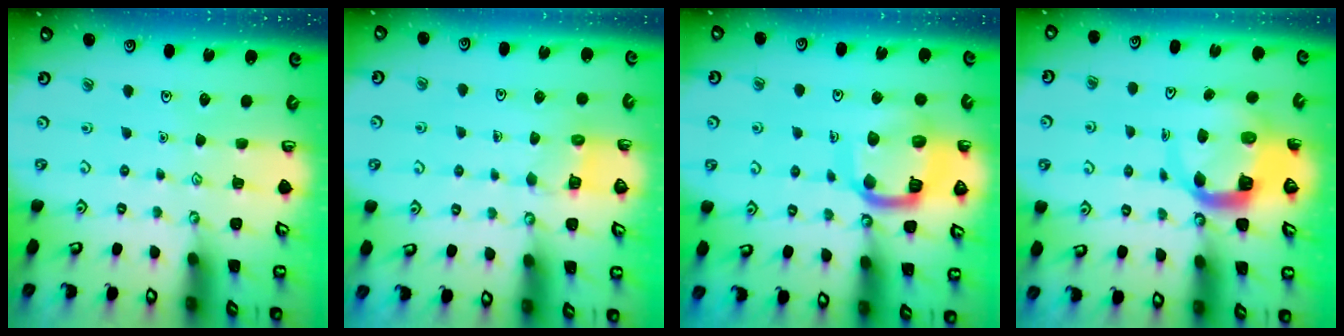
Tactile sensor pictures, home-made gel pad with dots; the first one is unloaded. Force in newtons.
{"total": 5.7, "press": 5.7, "slide": 0.3}
{"total": 15.1, "press": 15.0, "slide": 1.2}
{"total": 8.0, "press": 7.9, "slide": 1.0}